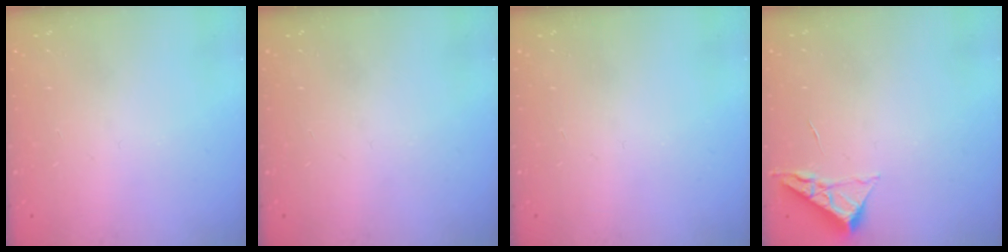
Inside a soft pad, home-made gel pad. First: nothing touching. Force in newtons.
{"total": 0.0}
{"total": 0.0}
{"total": 3.8, "press": 3.8, "slide": 0.5}